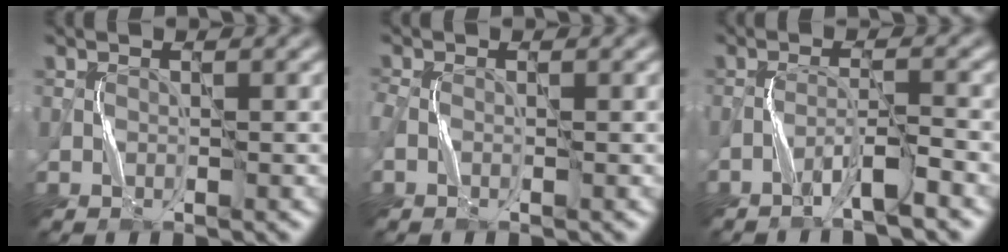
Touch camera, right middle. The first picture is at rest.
{"total": 1.3, "force": [-0.5, 0.9, 0.9], "torque": [-0.026, 0.001, -0.013]}
{"total": 3.0, "force": [-2.1, 0.1, 2.1], "torque": [-0.040, 0.011, -0.046]}